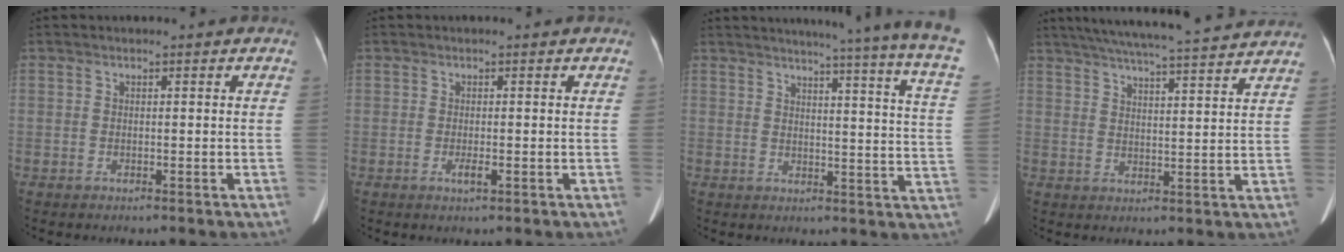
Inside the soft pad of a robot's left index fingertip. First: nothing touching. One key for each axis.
{"total": 1.2, "fx": -0.3, "fy": 0.2, "fz": 1.2, "tx": -0.026, "ty": -0.003, "tz": -0.007}
{"total": 22.4, "fx": 19.5, "fy": -2.0, "fz": 10.9, "tx": -0.151, "ty": -0.091, "tz": 0.214}
{"total": 21.1, "fx": 19.1, "fy": 0.9, "fz": 9.0, "tx": -0.152, "ty": 0.018, "tz": 0.251}